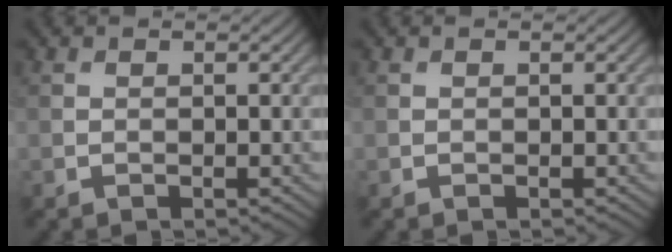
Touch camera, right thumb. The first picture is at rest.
{"total": 0.0}